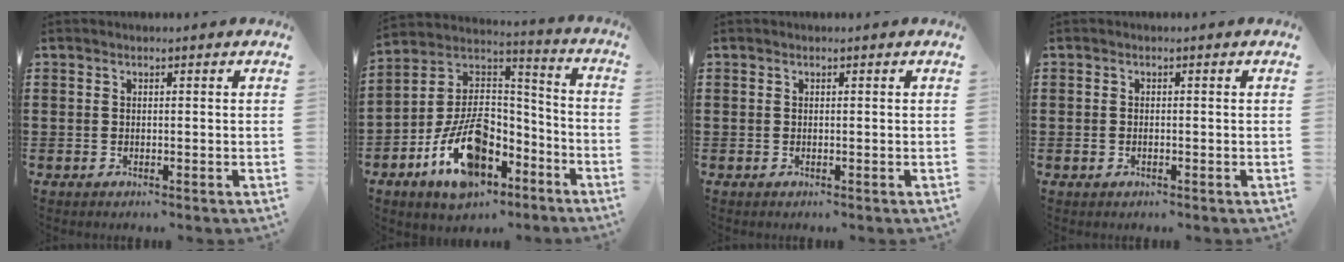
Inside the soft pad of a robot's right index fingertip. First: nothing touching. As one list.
[{"total": 13.4, "force": [-7.0, 7.4, 8.7], "torque": [-0.187, 0.023, -0.133]}, {"total": 0.0}, {"total": 0.9, "force": [-0.3, 0.5, 0.6], "torque": [-0.014, -0.001, -0.006]}]